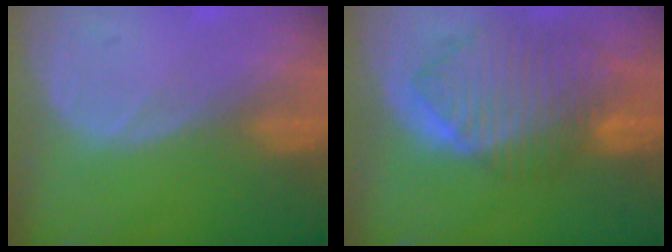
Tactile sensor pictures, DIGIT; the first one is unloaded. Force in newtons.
{"total": 10.2, "press": 8.8, "slide": 5.1}